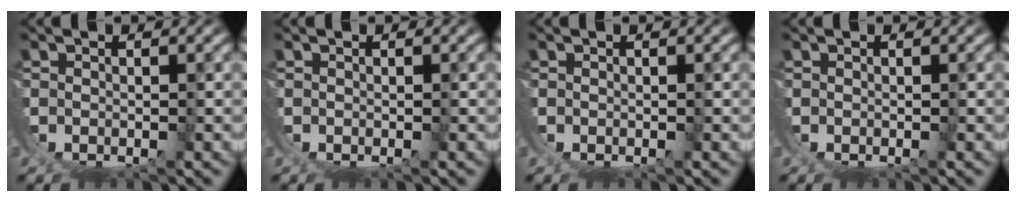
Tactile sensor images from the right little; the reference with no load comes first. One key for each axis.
{"total": 0.0}
{"total": 0.0}
{"total": 0.0}